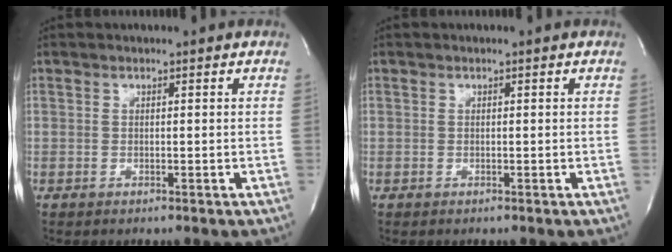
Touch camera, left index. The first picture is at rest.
{"total": 0.0}